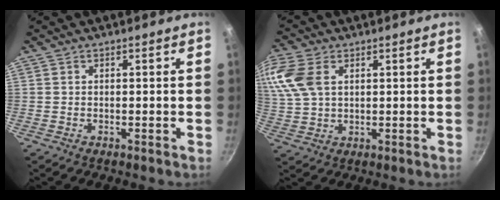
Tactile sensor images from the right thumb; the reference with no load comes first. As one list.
[{"total": 9.7, "force": [3.3, 6.2, 6.7], "torque": [-0.145, 0.002, 0.067]}]